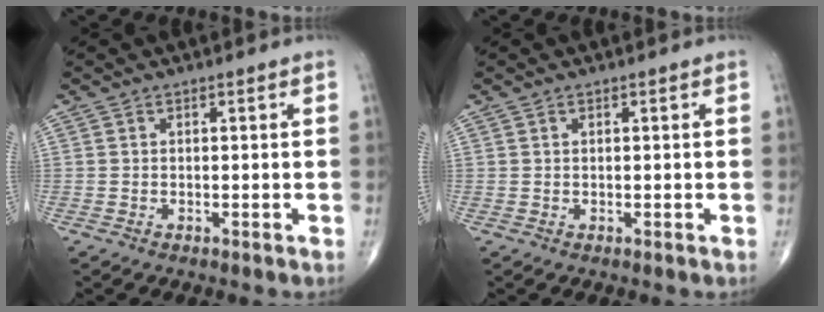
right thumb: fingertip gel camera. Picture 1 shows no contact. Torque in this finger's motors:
{"motor_torque": [-0.37, 0.25, -0.39, -0.23, -0.05]}